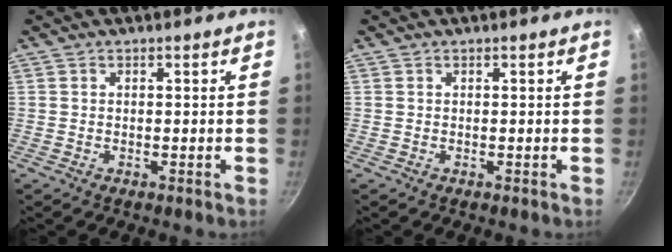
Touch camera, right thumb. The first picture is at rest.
{"total": 0.0}